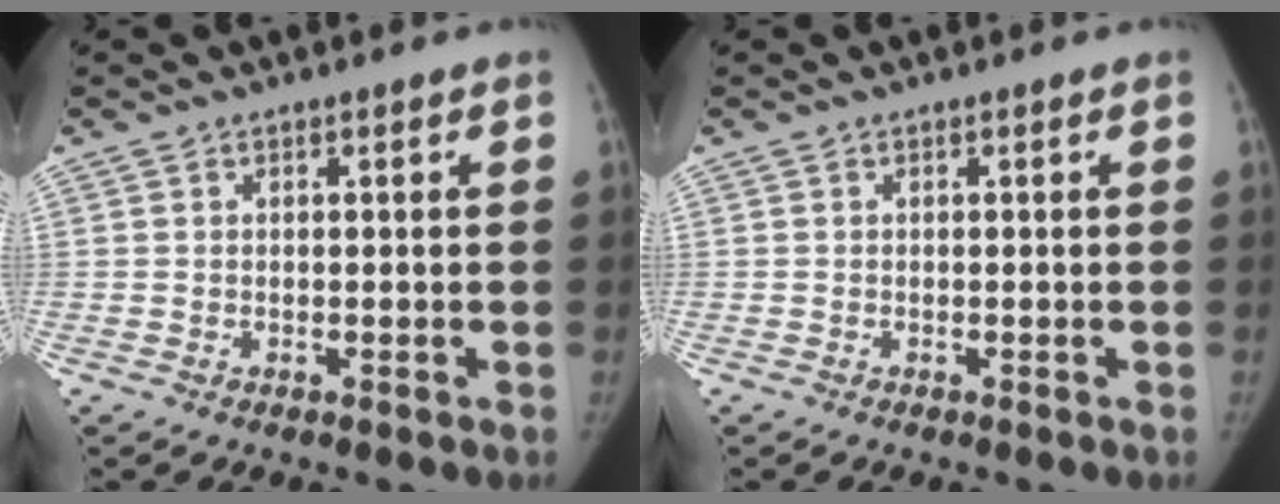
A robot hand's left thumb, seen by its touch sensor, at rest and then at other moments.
{"total": 0.0}